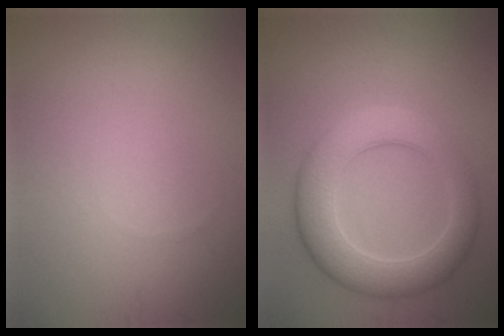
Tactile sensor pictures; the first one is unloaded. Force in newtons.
{"total": 6.6, "press": 6.6, "slide": 0.2}